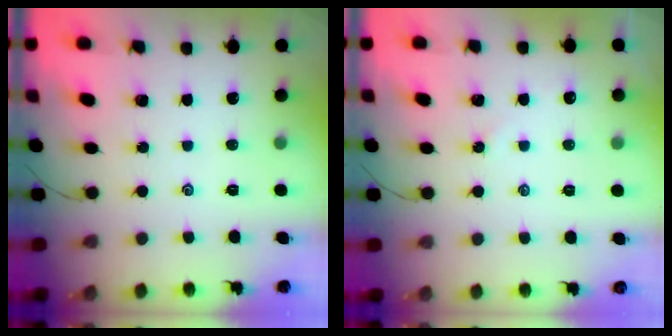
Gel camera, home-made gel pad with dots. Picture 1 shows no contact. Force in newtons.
{"total": 2.8, "press": 2.8, "slide": 0.5}